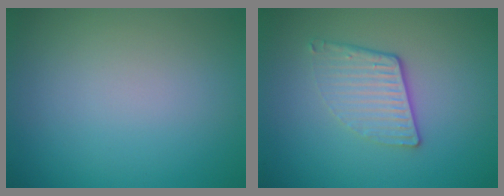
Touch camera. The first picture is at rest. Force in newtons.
{"total": 3.3, "press": 2.6, "slide": 2.1}